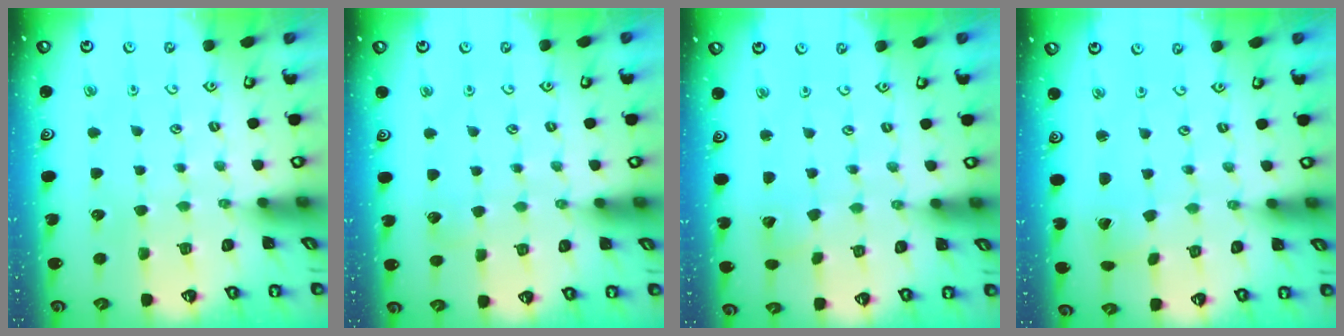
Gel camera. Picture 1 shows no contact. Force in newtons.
{"total": 1.8, "press": 1.8, "slide": 0.2}
{"total": 2.9, "press": 2.9, "slide": 0.2}
{"total": 1.1, "press": 1.1, "slide": 0.1}